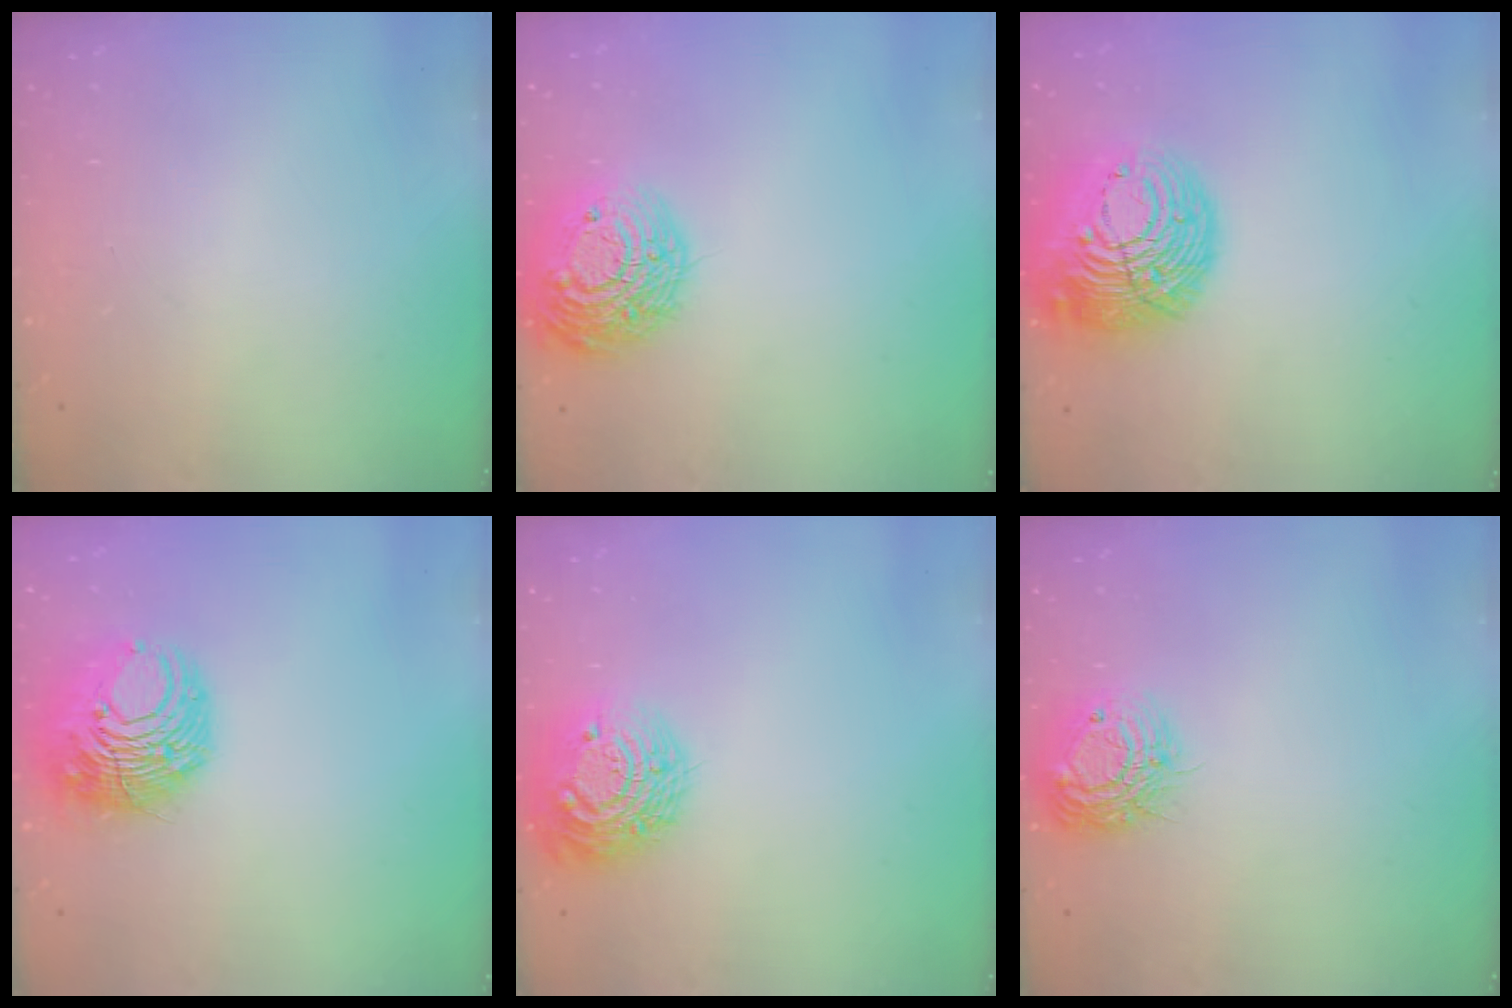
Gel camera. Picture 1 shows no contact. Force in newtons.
{"total": 16.7, "press": 16.7, "slide": 1.4}
{"total": 19.4, "press": 19.3, "slide": 2.1}
{"total": 13.3, "press": 13.1, "slide": 1.8}
{"total": 15.5, "press": 15.4, "slide": 1.0}
{"total": 12.7, "press": 12.7, "slide": 0.9}